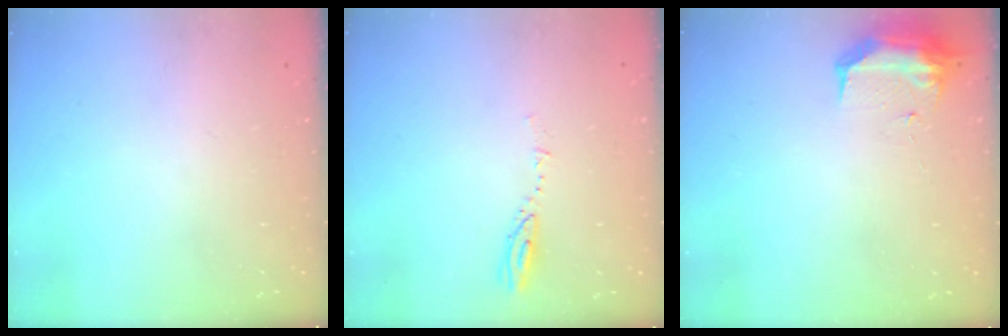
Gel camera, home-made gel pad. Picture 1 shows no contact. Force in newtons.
{"total": 2.9, "press": 2.9, "slide": 0.3}
{"total": 8.7, "press": 8.6, "slide": 0.6}